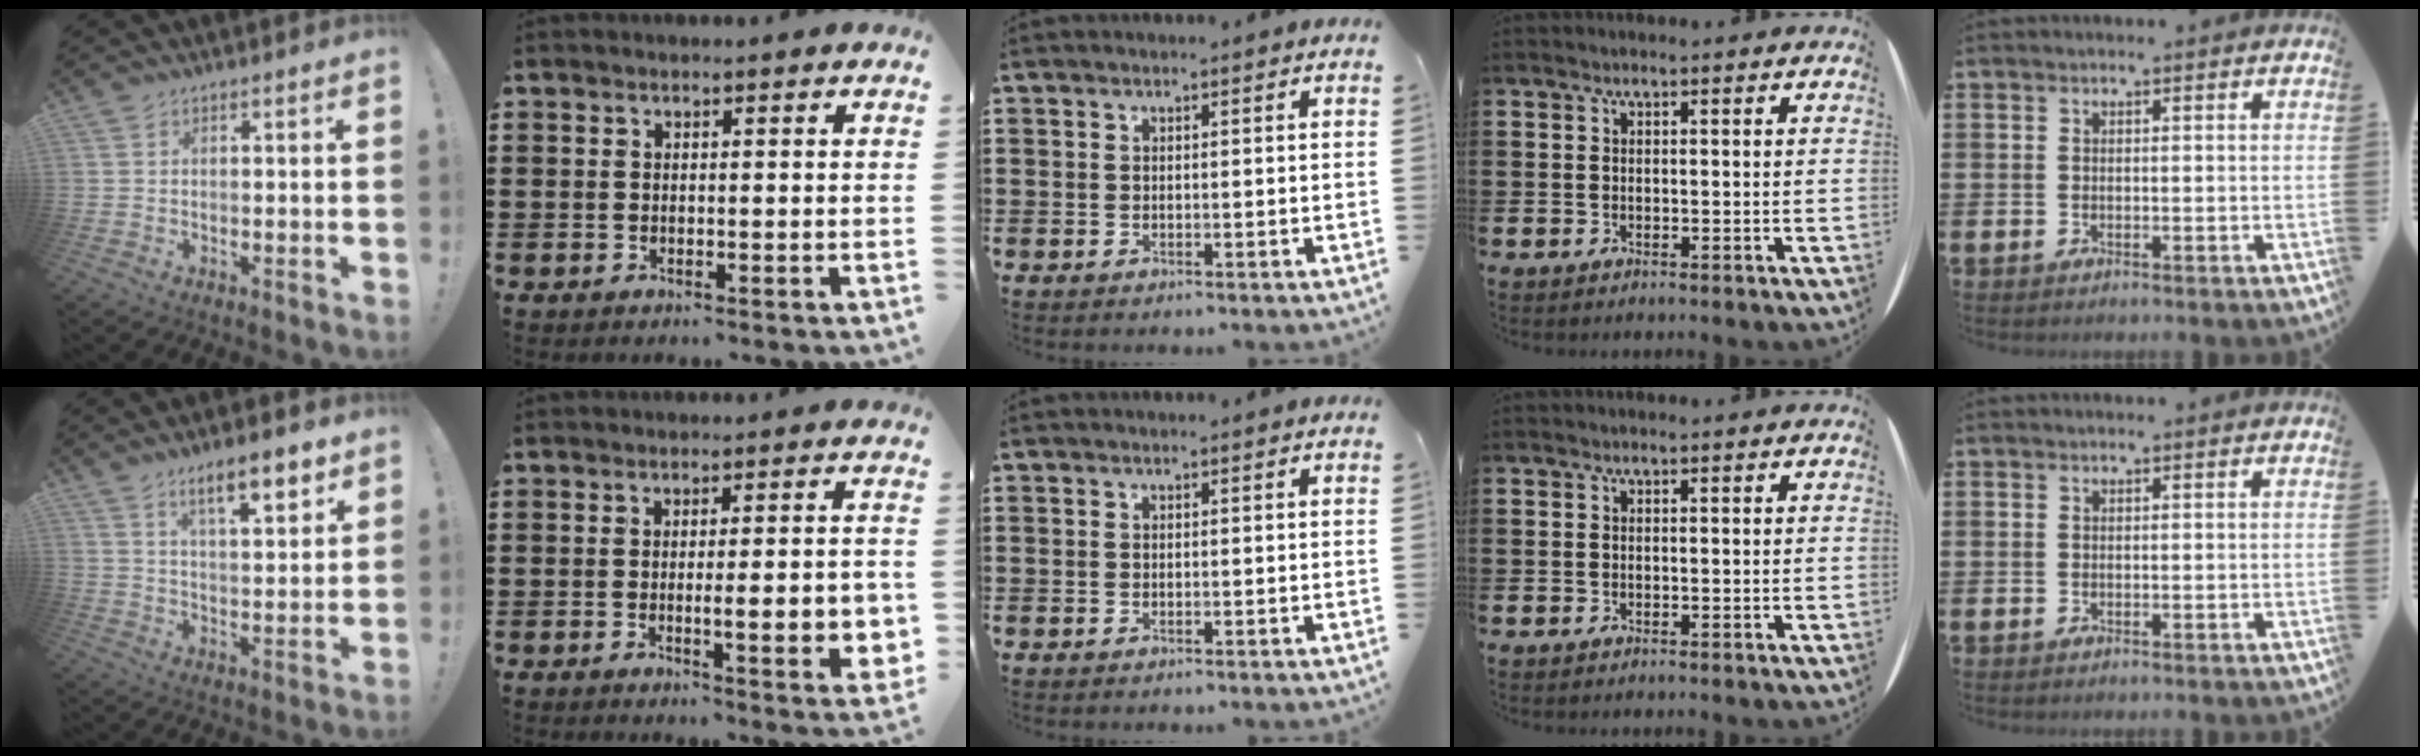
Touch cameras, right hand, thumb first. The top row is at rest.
{"thumb": {"total": 10.2, "force": [6.8, 2.3, 7.2], "torque": [-0.095, -0.039, 0.109]}, "index": {"total": 7.2, "force": [-1.0, 1.2, 7.0], "torque": [-0.097, -0.010, -0.017]}}